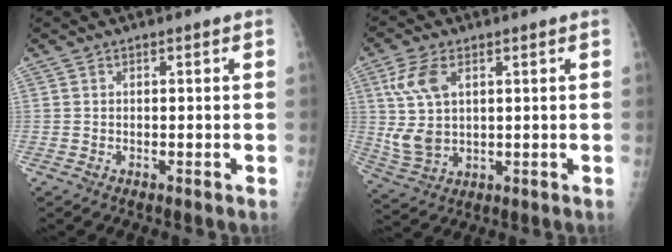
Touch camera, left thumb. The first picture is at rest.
{"total": 9.9, "force": [2.9, 5.7, 7.5], "torque": [-0.155, -0.006, 0.064]}